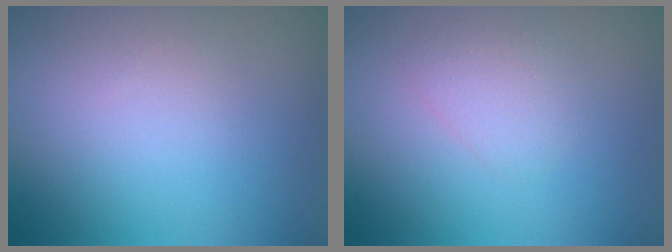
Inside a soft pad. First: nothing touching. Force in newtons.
{"total": 1.6, "press": 1.6, "slide": 0.0}